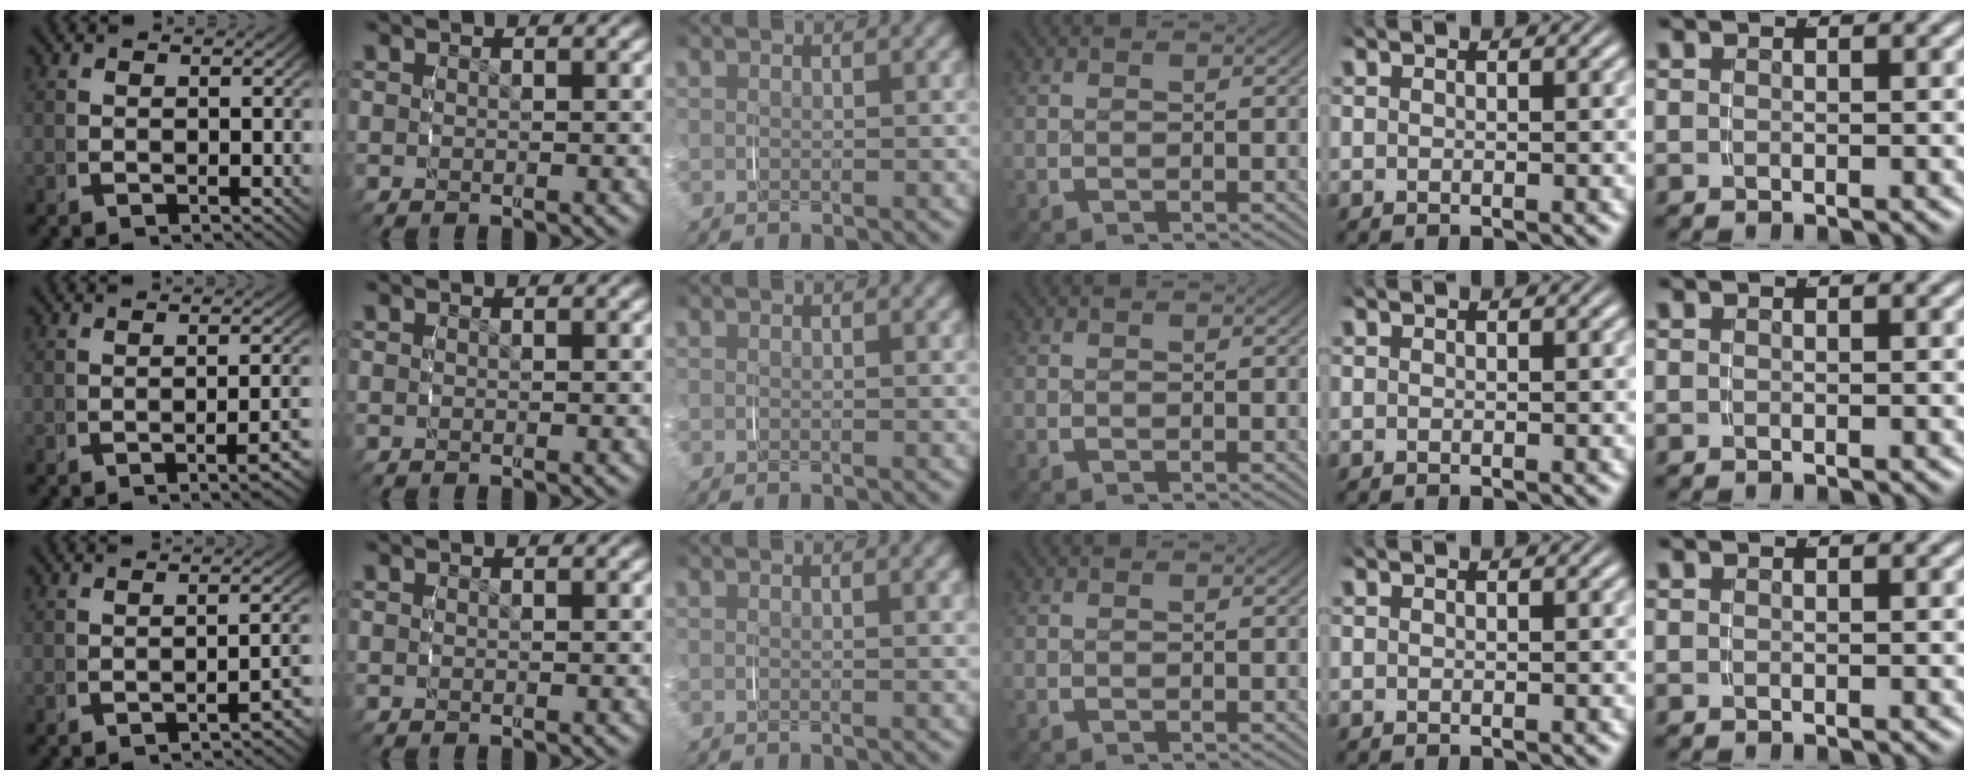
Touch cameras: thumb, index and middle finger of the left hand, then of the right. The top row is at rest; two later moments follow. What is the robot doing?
{"motion": "grasp_and_lifting", "object": "string"}